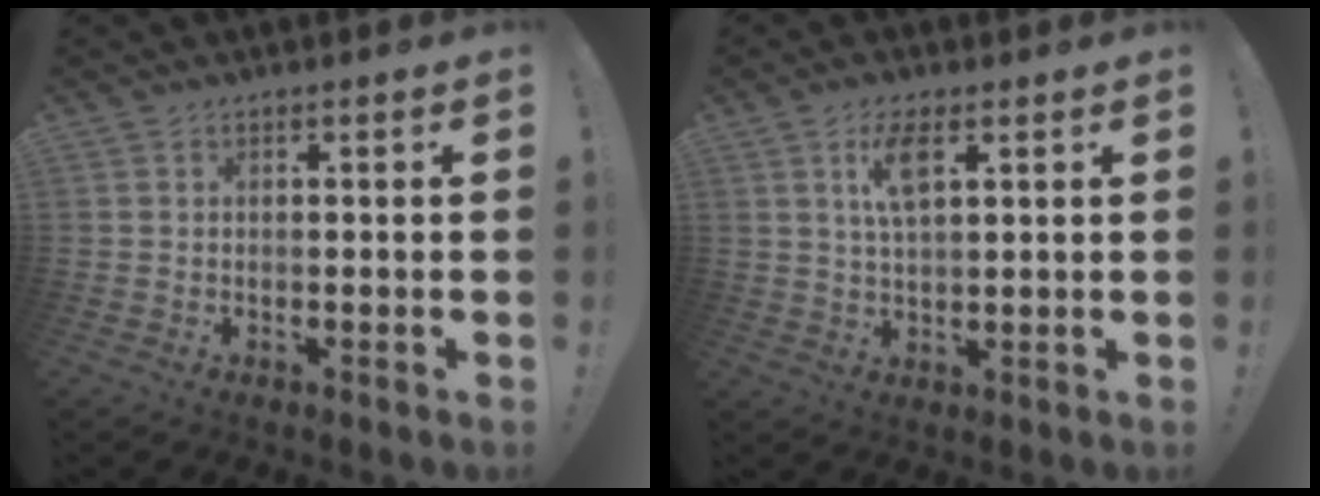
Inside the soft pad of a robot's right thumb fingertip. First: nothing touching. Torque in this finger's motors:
{"motor_torque": [0.55, 1.37, 0.78, 0.26, 0.15]}